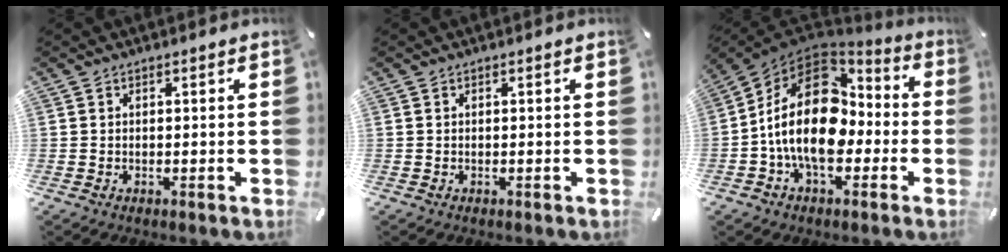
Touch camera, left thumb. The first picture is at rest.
{"total": 0.0}
{"total": 20.1, "force": [-1.4, 13.3, 15.1], "torque": [-0.290, 0.007, -0.024]}